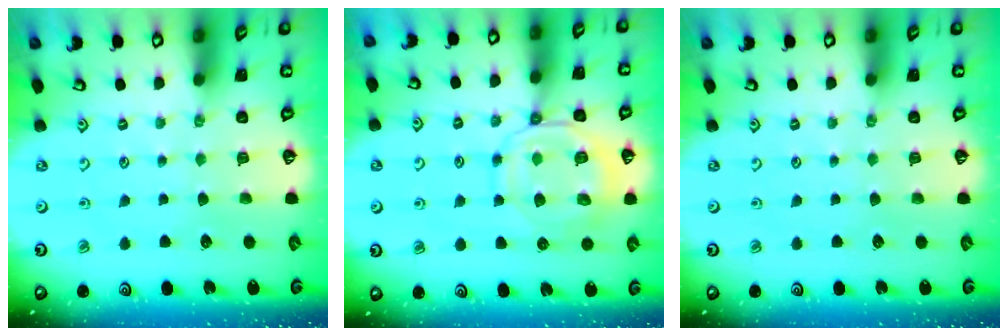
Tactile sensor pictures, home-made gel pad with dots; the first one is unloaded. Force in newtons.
{"total": 10.2, "press": 10.1, "slide": 1.3}
{"total": 0.0}